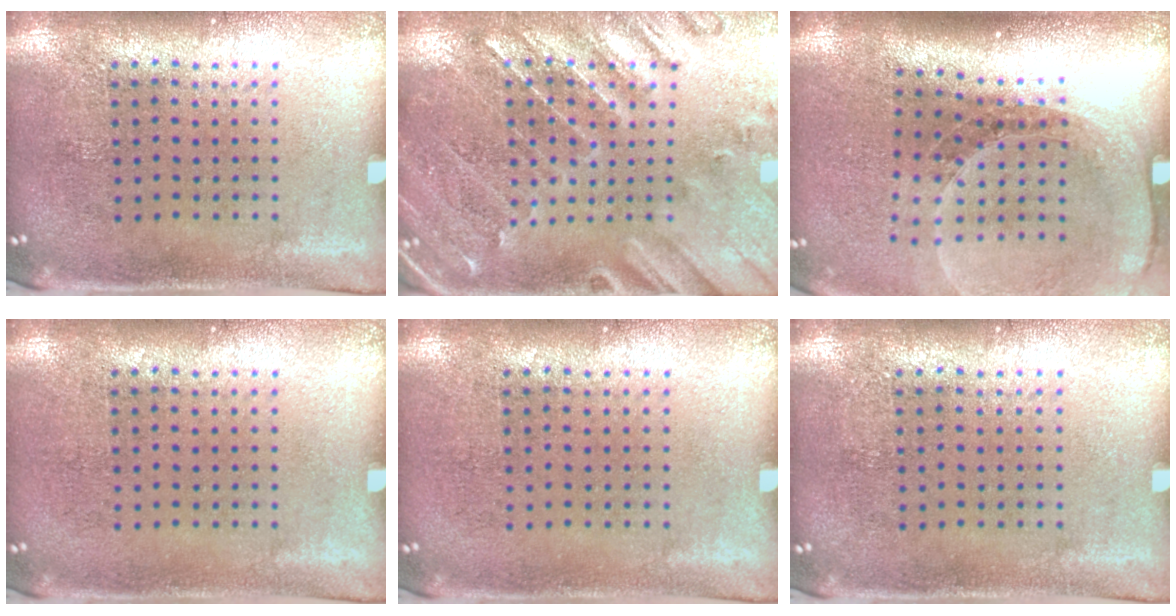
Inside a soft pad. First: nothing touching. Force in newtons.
{"total": 0.8, "press": 0.7, "slide": 0.3}
{"total": 1.8, "press": 1.6, "slide": 0.7}
{"total": 0.0}
{"total": 0.0}
{"total": 0.0}